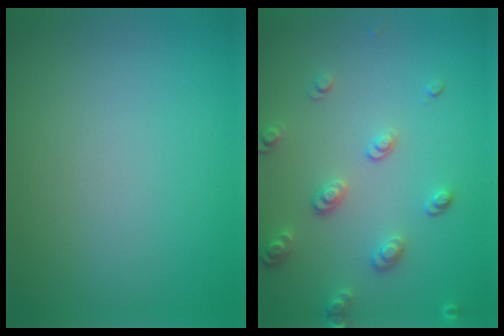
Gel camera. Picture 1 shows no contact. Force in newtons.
{"total": 2.6, "press": 2.4, "slide": 0.9}